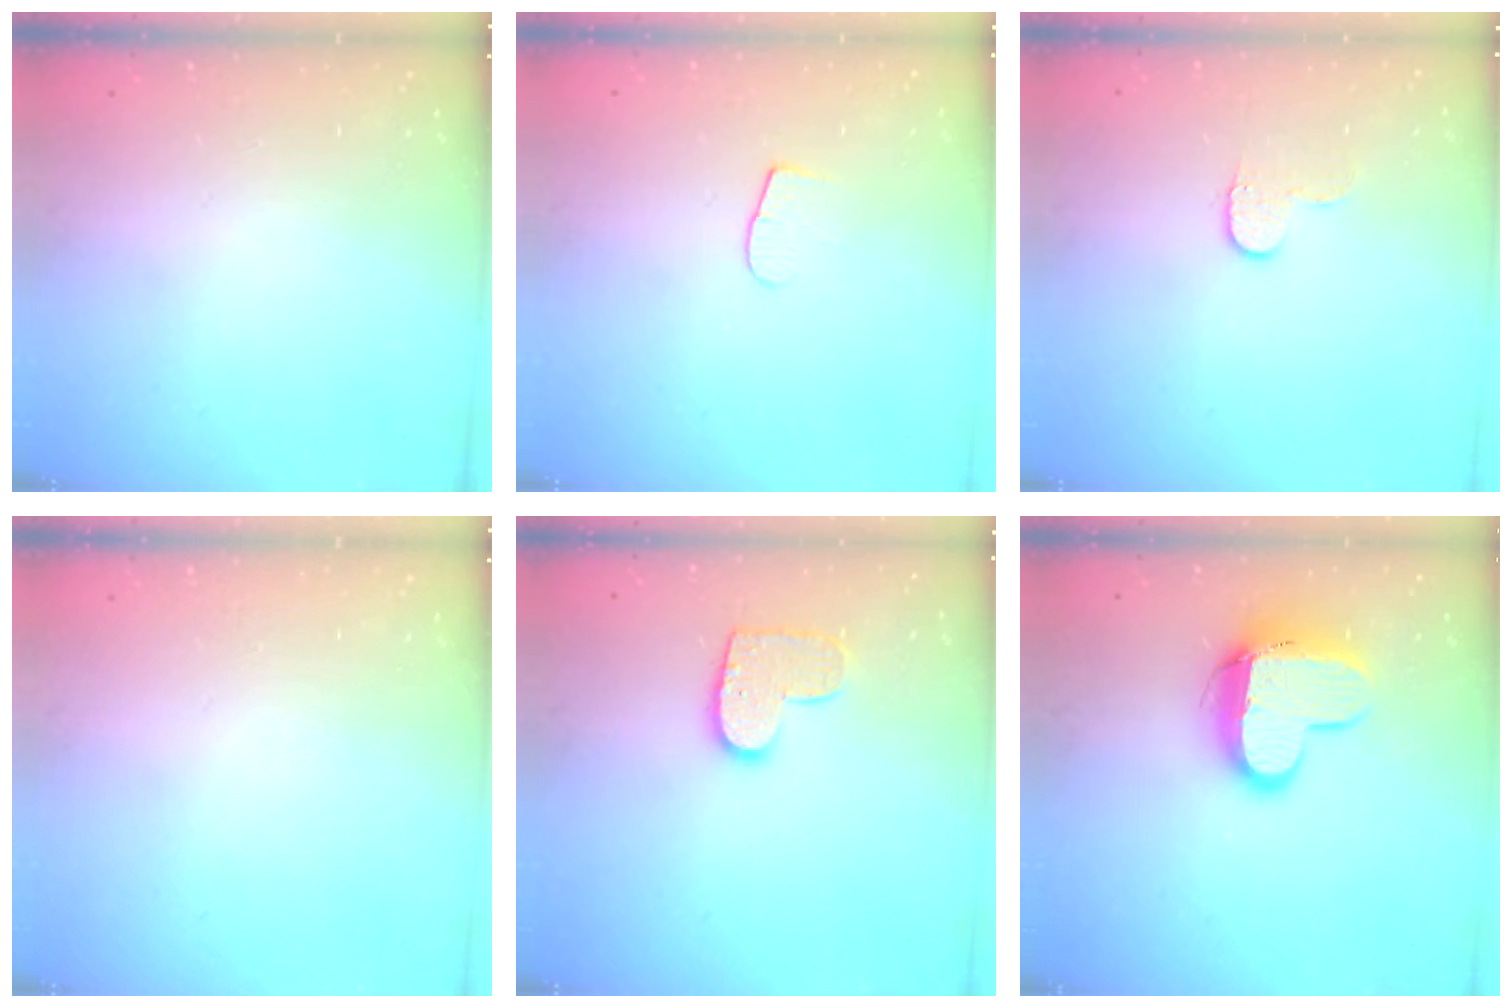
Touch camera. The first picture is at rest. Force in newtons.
{"total": 5.2, "press": 5.2, "slide": 0.6}
{"total": 5.8, "press": 5.8, "slide": 0.5}
{"total": 0.0}
{"total": 10.2, "press": 10.1, "slide": 0.5}
{"total": 12.0, "press": 11.9, "slide": 1.1}